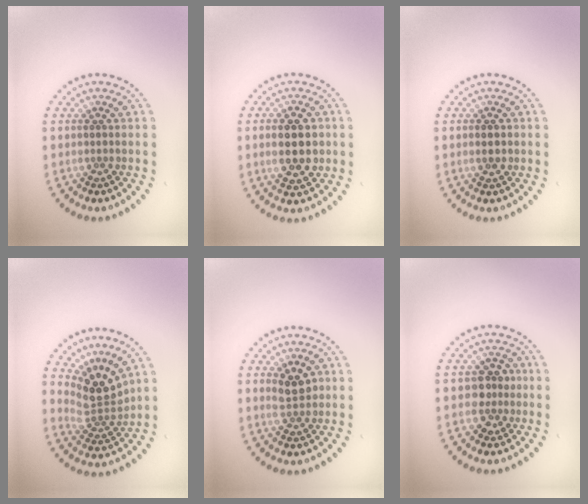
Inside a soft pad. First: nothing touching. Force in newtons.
{"total": 5.3, "press": 5.3, "slide": 0.1}
{"total": 1.9, "press": 1.9, "slide": 0.1}
{"total": 3.8, "press": 2.6, "slide": 2.8}
{"total": 2.3, "press": 2.2, "slide": 0.5}
{"total": 2.5, "press": 2.3, "slide": 0.9}